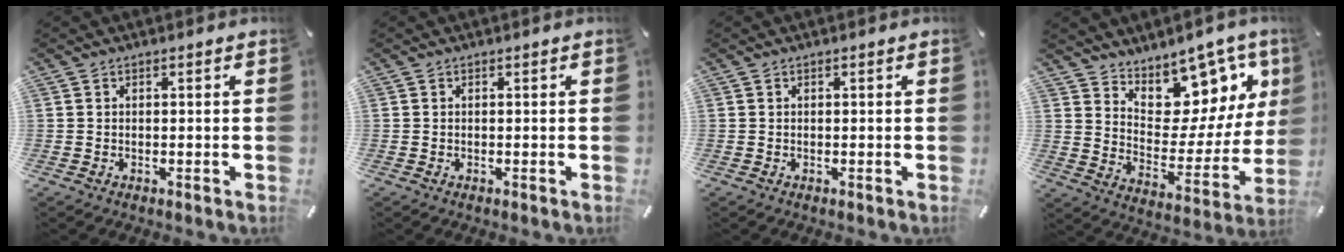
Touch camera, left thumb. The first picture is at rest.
{"total": 0.0}
{"total": 0.0}
{"total": 13.0, "force": [10.2, 7.3, 3.3], "torque": [-0.034, -0.117, 0.179]}